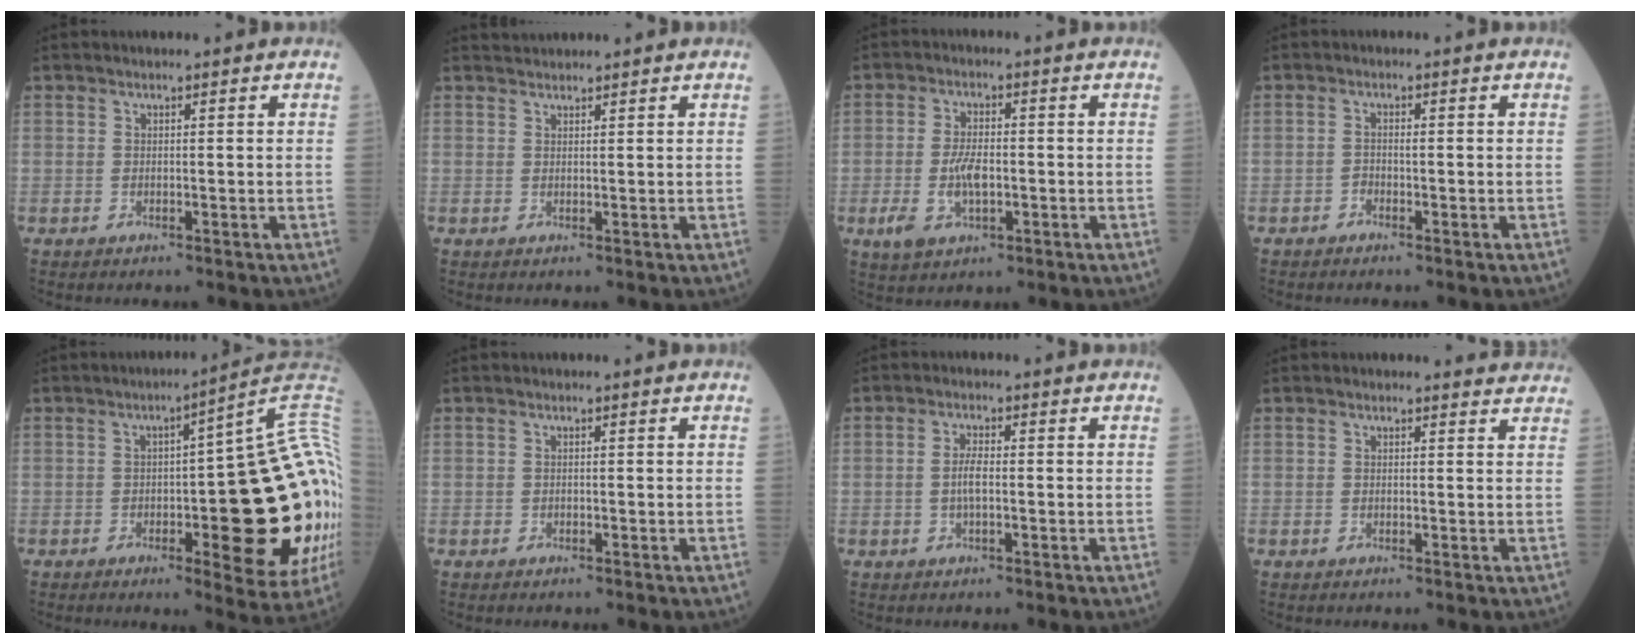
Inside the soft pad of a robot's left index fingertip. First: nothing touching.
{"total": 1.9, "force": [1.9, 0.0, 0.0], "torque": [-0.005, 0.023, 0.040]}
{"total": 6.1, "force": [-1.4, 2.9, 5.2], "torque": [-0.117, 0.002, -0.020]}
{"total": 0.8, "force": [-0.6, 0.2, 0.4], "torque": [-0.004, 0.002, -0.012]}
{"total": 25.0, "force": [-1.2, 4.8, 24.5], "torque": [-0.217, 0.026, -0.007]}
{"total": 0.0}
{"total": 2.6, "force": [-0.3, 0.7, 2.5], "torque": [-0.055, 0.002, -0.007]}
{"total": 2.6, "force": [2.6, 0.4, -0.1], "torque": [-0.001, -0.009, 0.011]}